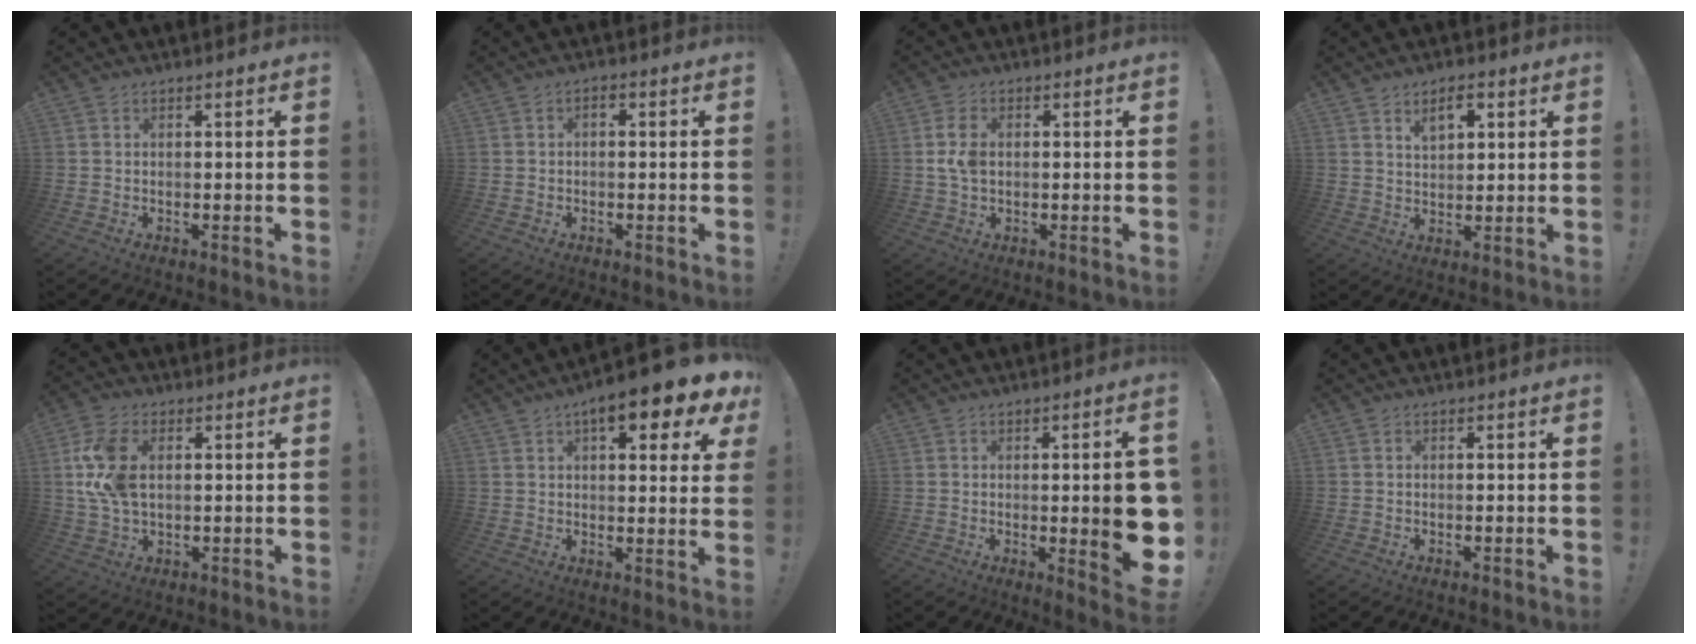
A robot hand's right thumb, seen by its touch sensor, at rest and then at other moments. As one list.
[{"total": 1.2, "force": [-0.6, 0.6, 0.9], "torque": [-0.019, 0.008, -0.009]}, {"total": 5.3, "force": [0.4, 3.4, 4.1], "torque": [-0.083, 0.006, 0.007]}, {"total": 6.0, "force": [3.2, 3.2, 4.0], "torque": [-0.054, -0.009, 0.052]}, {"total": 11.9, "force": [1.9, 7.6, 9.0], "torque": [-0.177, 0.000, 0.038]}, {"total": 11.6, "force": [6.2, 3.4, 9.1], "torque": [-0.117, -0.034, 0.095]}, {"total": 11.4, "force": [-0.5, 2.2, 11.2], "torque": [-0.138, -0.014, -0.006]}, {"total": 0.0}]